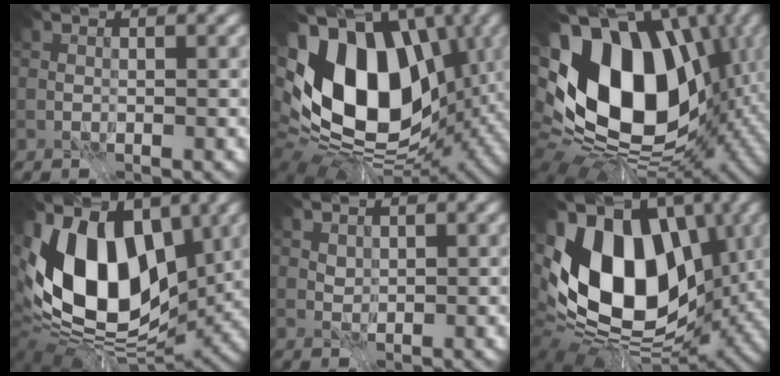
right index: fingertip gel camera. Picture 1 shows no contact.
{"total": 18.0, "force": [0.4, 11.7, 13.7], "torque": [-0.252, -0.012, 0.006]}
{"total": 19.8, "force": [1.2, 13.8, 14.2], "torque": [-0.282, -0.015, 0.043]}
{"total": 14.1, "force": [0.7, 8.9, 10.9], "torque": [-0.190, -0.010, -0.006]}
{"total": 0.8, "force": [0.5, 0.4, 0.4], "torque": [-0.008, -0.002, 0.012]}
{"total": 16.1, "force": [0.2, 10.2, 12.5], "torque": [-0.216, 0.003, -0.017]}